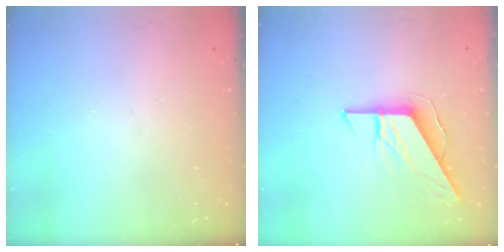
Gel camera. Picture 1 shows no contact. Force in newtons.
{"total": 8.3, "press": 8.3, "slide": 0.7}